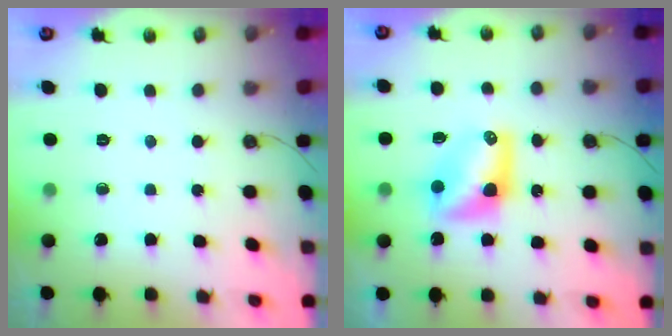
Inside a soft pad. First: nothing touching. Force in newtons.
{"total": 8.8, "press": 8.7, "slide": 0.4}